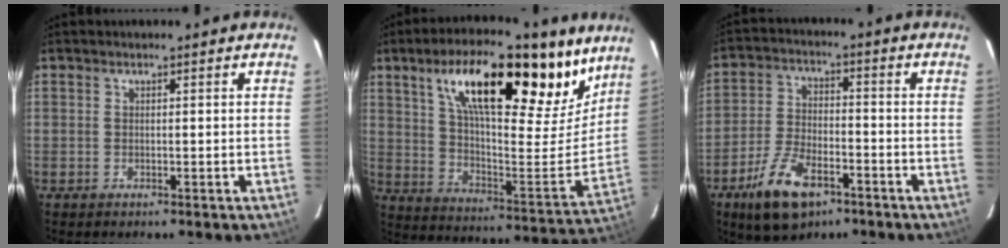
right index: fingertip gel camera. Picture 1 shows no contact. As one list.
[{"total": 27.8, "force": [17.2, 10.2, 19.3], "torque": [-0.305, 0.025, 0.286]}, {"total": 12.1, "force": [-7.1, 5.8, 7.9], "torque": [-0.174, -0.008, -0.129]}]